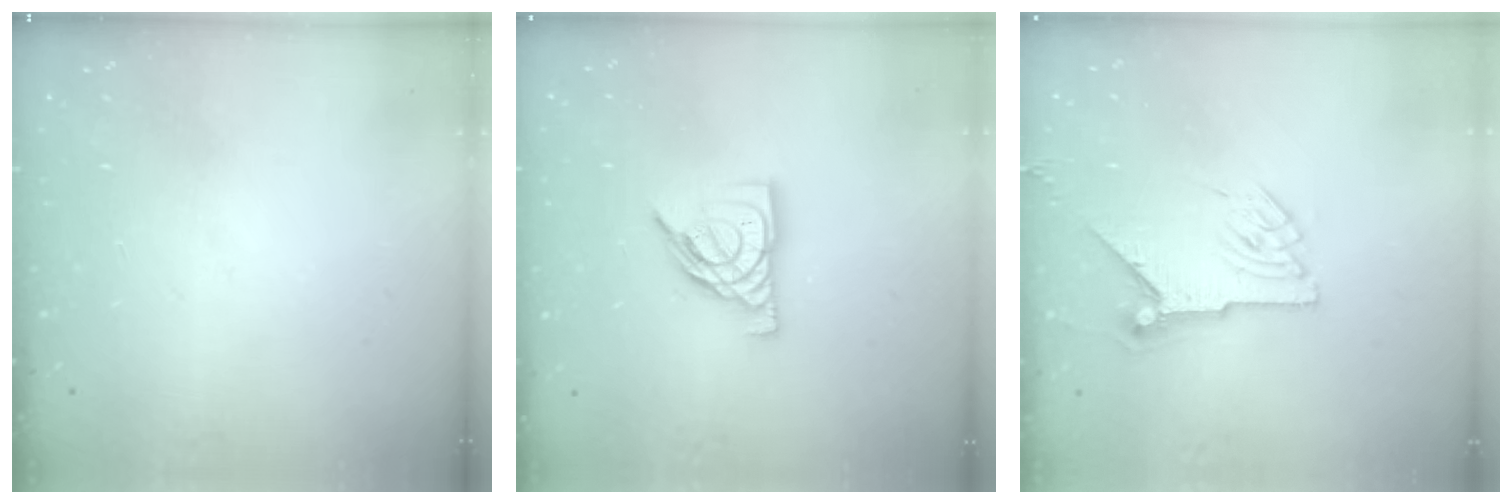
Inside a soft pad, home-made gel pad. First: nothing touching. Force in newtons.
{"total": 11.1, "press": 11.0, "slide": 1.0}
{"total": 8.0, "press": 8.0, "slide": 0.5}